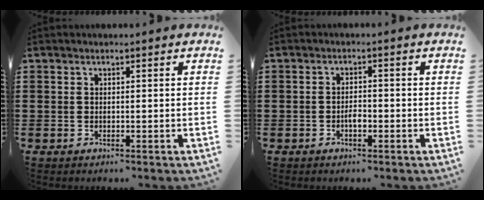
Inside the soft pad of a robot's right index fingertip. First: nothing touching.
{"total": 1.8, "force": [-0.8, 0.7, 1.5], "torque": [-0.029, 0.000, -0.014]}